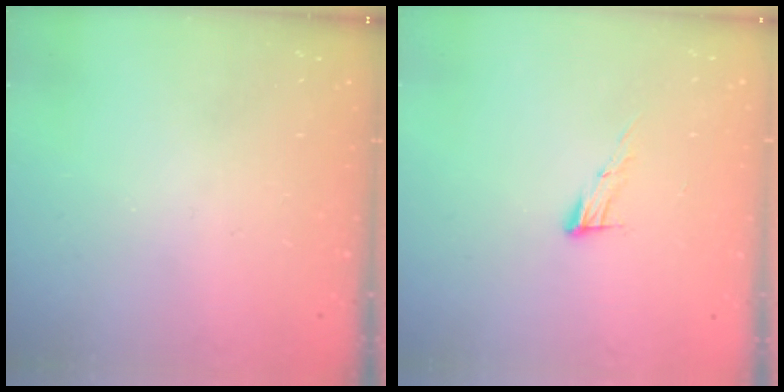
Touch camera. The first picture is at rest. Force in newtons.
{"total": 8.5, "press": 8.4, "slide": 1.5}